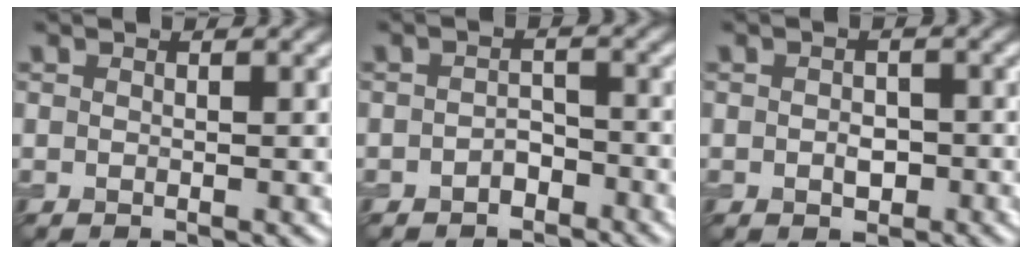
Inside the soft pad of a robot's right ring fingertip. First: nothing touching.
{"total": 1.9, "force": [-1.4, 1.2, 0.6], "torque": [-0.008, 0.006, -0.027]}
{"total": 1.8, "force": [-0.4, 1.4, 1.1], "torque": [-0.018, -0.005, -0.008]}